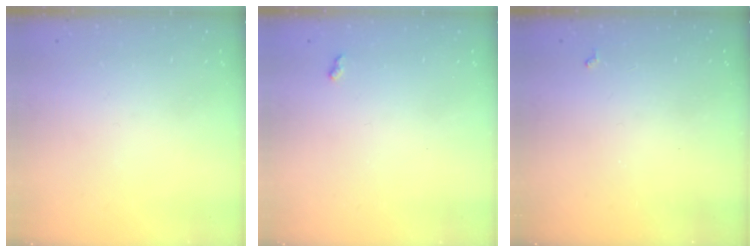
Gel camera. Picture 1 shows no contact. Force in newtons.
{"total": 3.9, "press": 3.9, "slide": 0.5}
{"total": 2.9, "press": 2.9, "slide": 0.4}